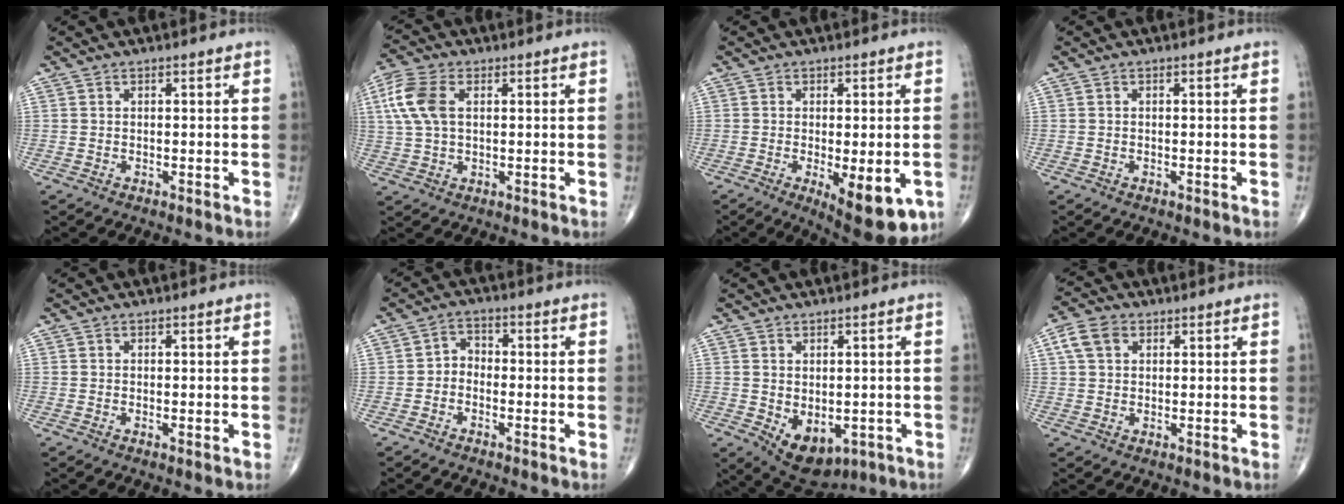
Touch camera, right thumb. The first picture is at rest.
{"total": 8.9, "force": [2.2, 5.2, 7.0], "torque": [-0.167, 0.013, 0.041]}
{"total": 11.8, "force": [-4.2, 4.3, 10.1], "torque": [-0.131, -0.014, -0.050]}
{"total": 0.0}
{"total": 0.6, "force": [0.0, 0.2, 0.5], "torque": [-0.013, -0.003, -0.001]}
{"total": 3.1, "force": [-1.2, 2.4, 1.6], "torque": [-0.007, 0.020, -0.035]}
{"total": 8.8, "force": [-2.4, 5.6, 6.4], "torque": [-0.076, -0.007, -0.015]}
{"total": 5.4, "force": [1.9, 3.8, 3.3], "torque": [-0.059, 0.010, 0.034]}